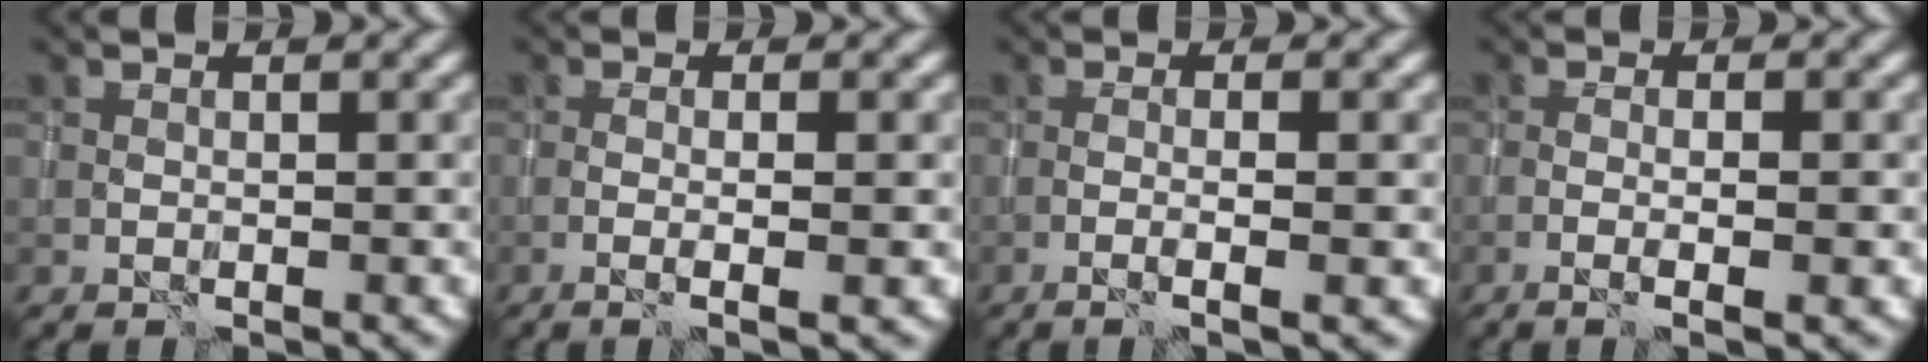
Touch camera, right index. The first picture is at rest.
{"total": 2.9, "force": [-0.6, 0.5, 2.8], "torque": [-0.042, 0.003, -0.017]}
{"total": 2.7, "force": [-0.9, 0.3, 2.5], "torque": [-0.040, 0.004, -0.024]}
{"total": 2.8, "force": [-1.1, 0.3, 2.6], "torque": [-0.044, 0.002, -0.024]}